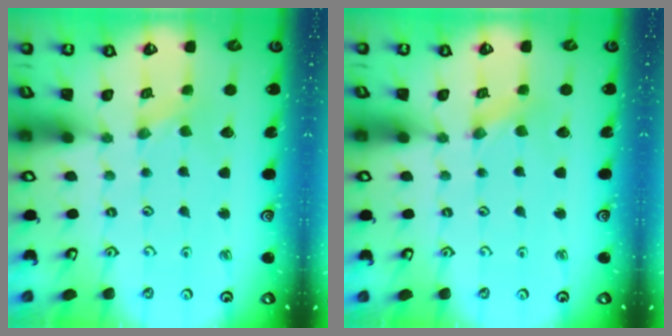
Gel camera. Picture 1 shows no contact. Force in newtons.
{"total": 1.4, "press": 1.3, "slide": 0.2}